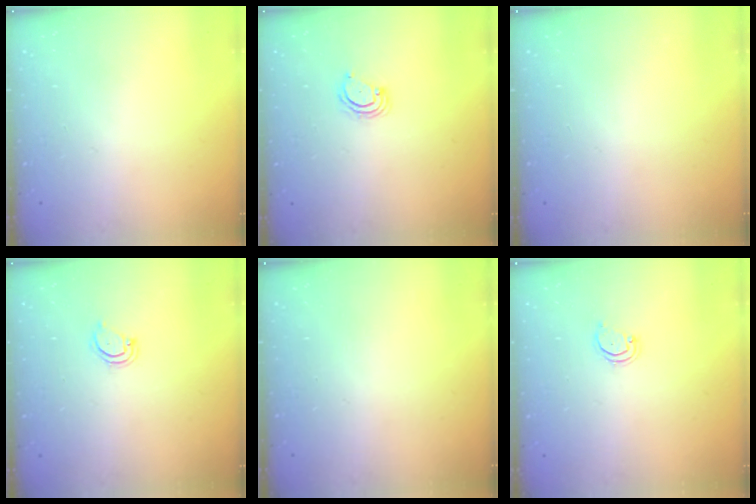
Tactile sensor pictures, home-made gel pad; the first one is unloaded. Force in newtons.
{"total": 2.3, "press": 2.3, "slide": 0.2}
{"total": 0.0}
{"total": 3.6, "press": 3.6, "slide": 0.3}
{"total": 0.0}
{"total": 2.6, "press": 2.6, "slide": 0.2}